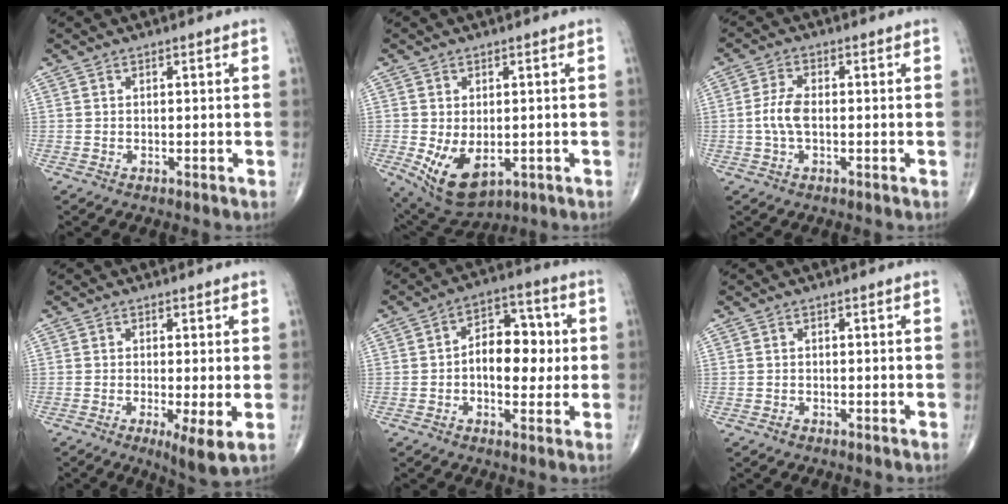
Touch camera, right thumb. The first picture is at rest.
{"total": 9.5, "force": [-2.0, 5.6, 7.4], "torque": [-0.120, -0.015, -0.016]}
{"total": 4.6, "force": [-0.5, 2.2, 4.0], "torque": [-0.094, 0.010, -0.013]}
{"total": 5.5, "force": [-1.2, 1.0, 5.3], "torque": [-0.095, -0.020, -0.025]}
{"total": 11.1, "force": [0.1, 6.9, 8.7], "torque": [-0.092, 0.023, -0.003]}
{"total": 0.6, "force": [-0.4, 0.3, 0.2], "torque": [-0.002, 0.000, -0.011]}